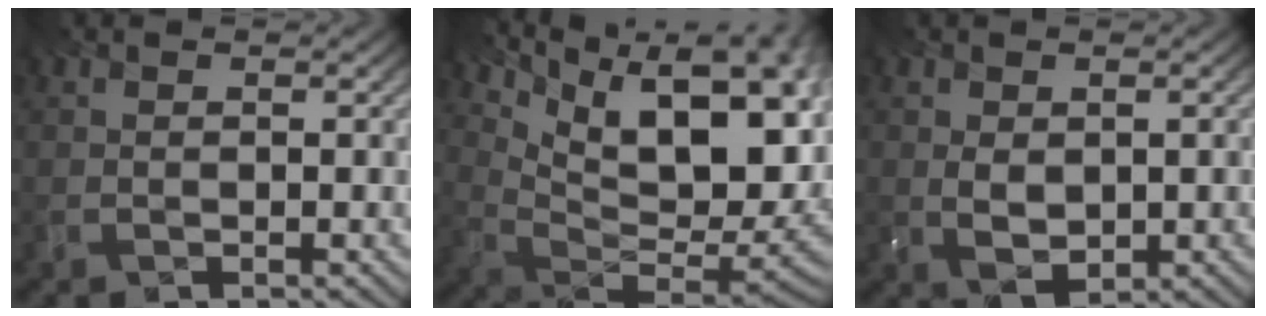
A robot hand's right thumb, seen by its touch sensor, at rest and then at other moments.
{"total": 15.0, "force": [3.8, 9.0, 11.4], "torque": [-0.191, 0.004, 0.113]}
{"total": 1.6, "force": [-0.3, 0.9, 1.3], "torque": [-0.059, -0.006, 0.022]}